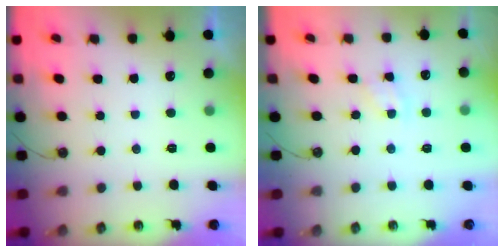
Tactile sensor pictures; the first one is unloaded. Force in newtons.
{"total": 2.8, "press": 2.8, "slide": 0.4}